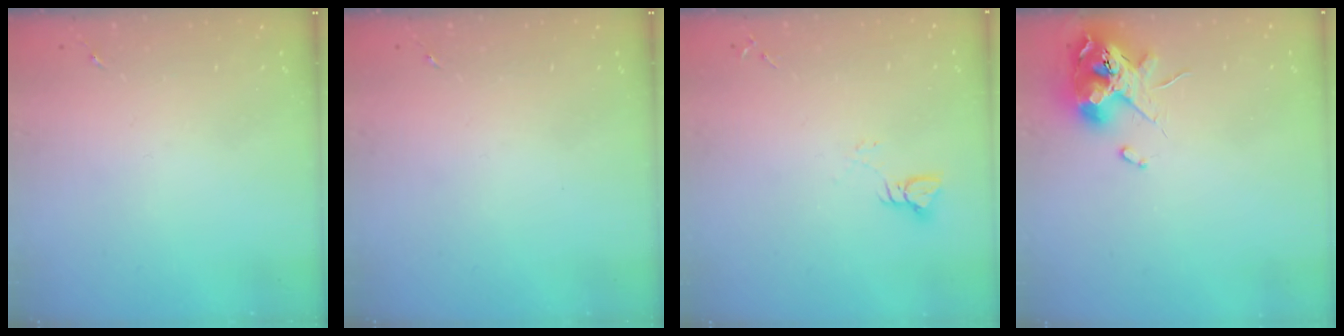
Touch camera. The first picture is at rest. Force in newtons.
{"total": 0.0}
{"total": 3.8, "press": 3.8, "slide": 0.5}
{"total": 11.9, "press": 11.8, "slide": 1.5}